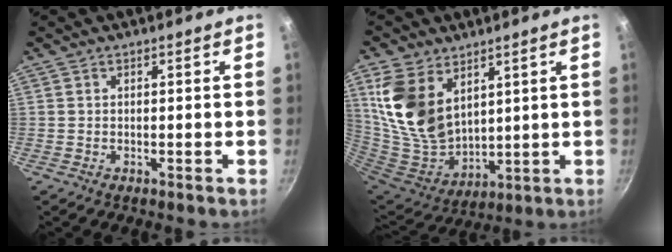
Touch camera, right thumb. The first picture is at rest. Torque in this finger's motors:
{"motor_torque": [0.45, 1.72, 1.80, 0.69, 0.20]}